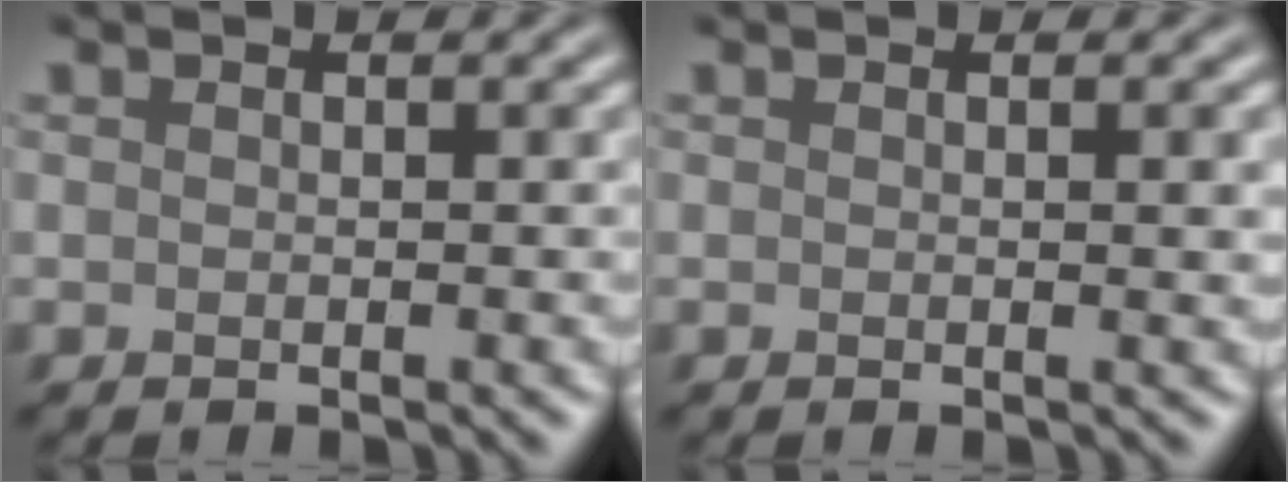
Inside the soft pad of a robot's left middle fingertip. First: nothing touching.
{"total": 1.3, "force": [0.2, 0.4, 1.2], "torque": [-0.013, 0.001, -0.001]}